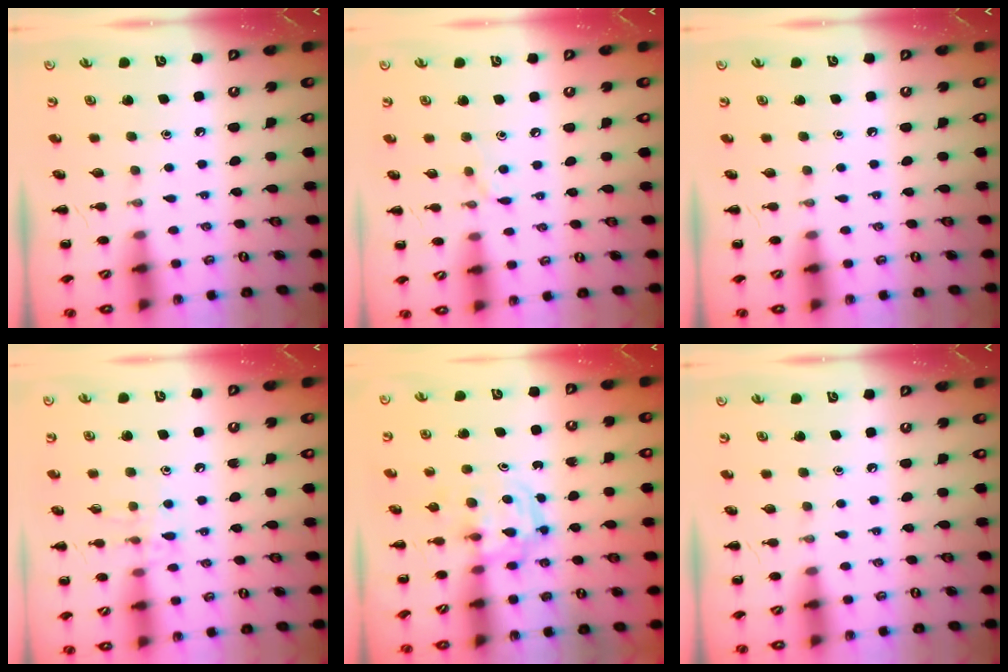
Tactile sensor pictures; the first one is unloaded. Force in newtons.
{"total": 5.1, "press": 4.9, "slide": 1.6}
{"total": 0.0}
{"total": 8.4, "press": 8.3, "slide": 1.5}
{"total": 3.8, "press": 3.8, "slide": 0.6}
{"total": 0.0}